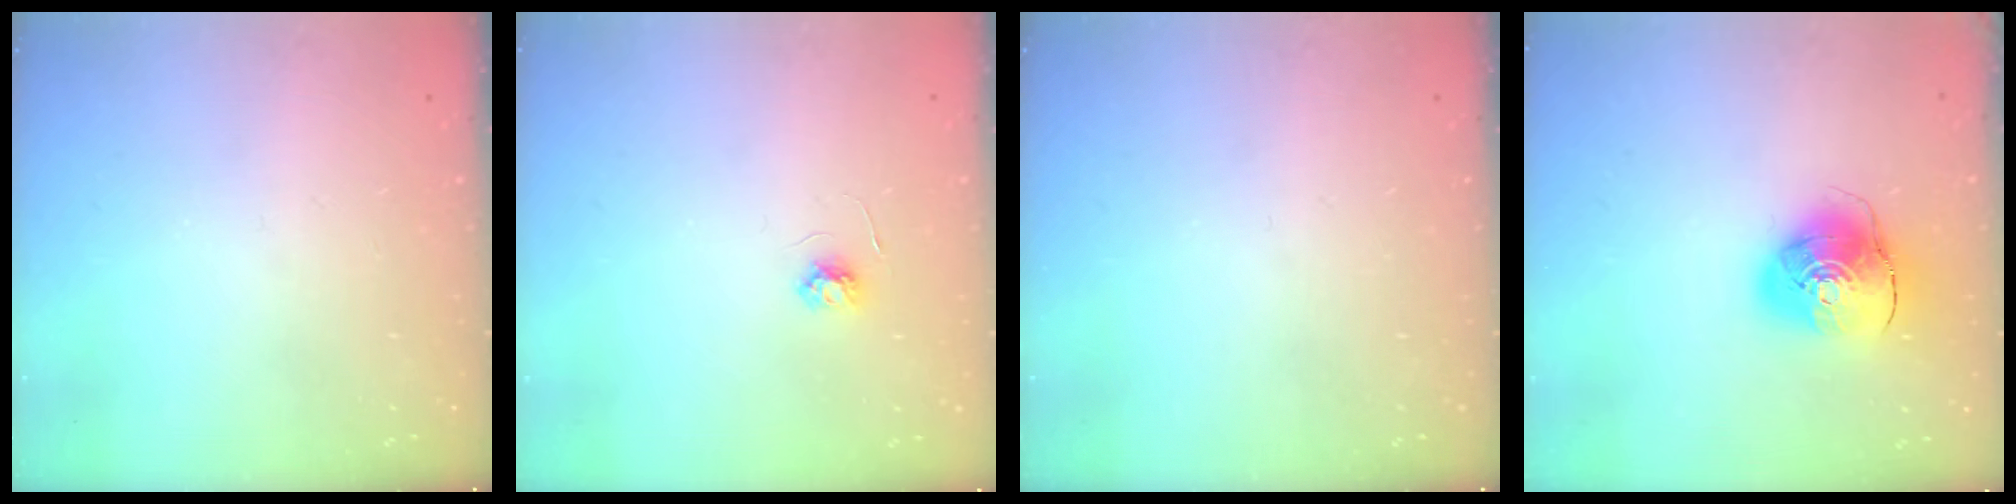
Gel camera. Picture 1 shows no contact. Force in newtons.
{"total": 3.6, "press": 3.6, "slide": 0.5}
{"total": 0.0}
{"total": 10.4, "press": 10.3, "slide": 1.4}